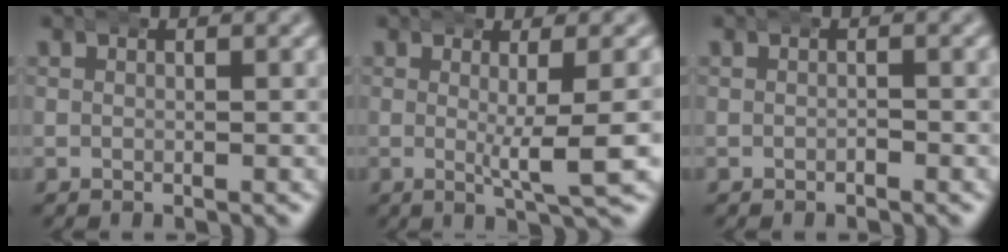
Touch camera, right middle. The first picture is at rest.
{"total": 3.6, "force": [1.0, -0.4, 3.5], "torque": [-0.051, -0.002, 0.015]}
{"total": 0.5, "force": [-0.5, 0.0, 0.0], "torque": [-0.007, -0.006, -0.005]}